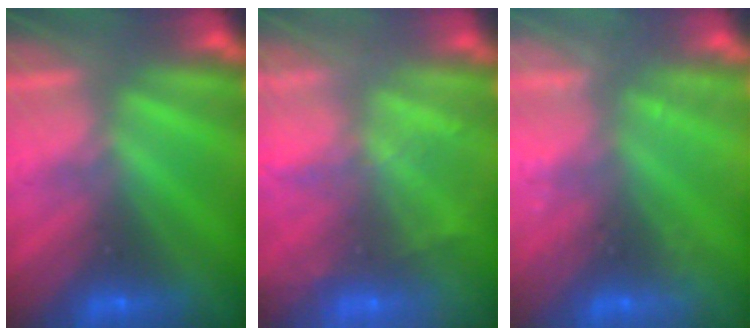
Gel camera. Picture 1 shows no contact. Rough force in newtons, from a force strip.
{"total": 7.1}
{"total": 2.6}